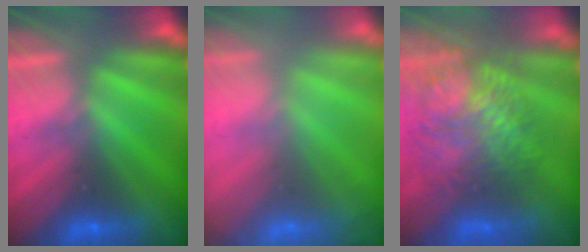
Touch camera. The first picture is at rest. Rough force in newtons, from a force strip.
{"total": 7.8}
{"total": 9.7}